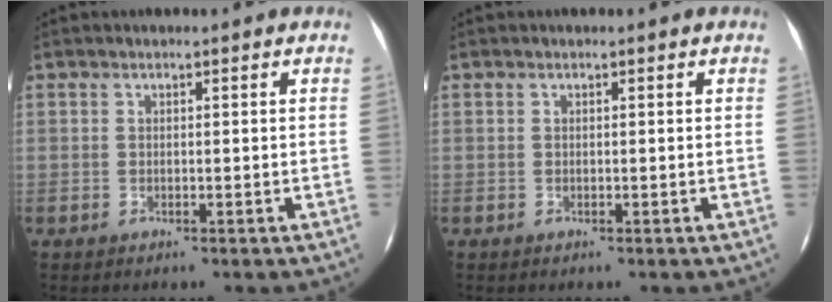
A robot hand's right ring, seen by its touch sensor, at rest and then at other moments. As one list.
[{"total": 0.0}]